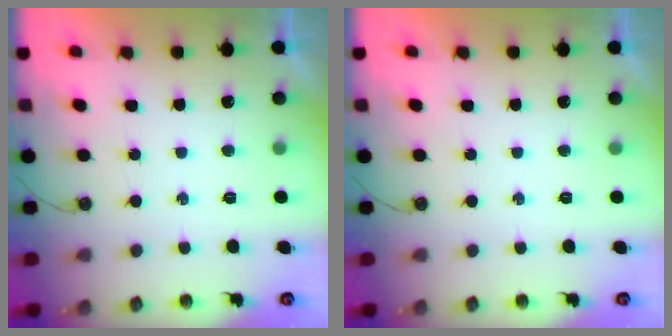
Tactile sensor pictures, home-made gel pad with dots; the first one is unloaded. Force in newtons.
{"total": 0.0}